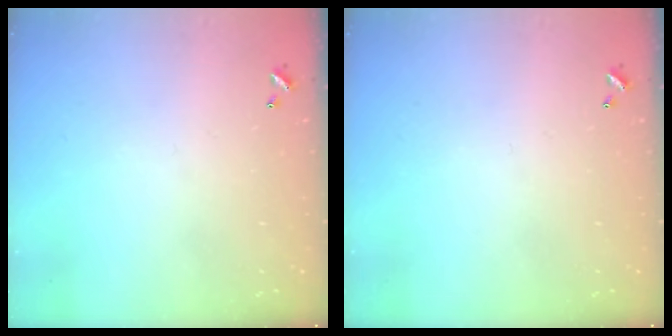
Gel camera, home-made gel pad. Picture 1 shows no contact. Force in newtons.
{"total": 0.0}